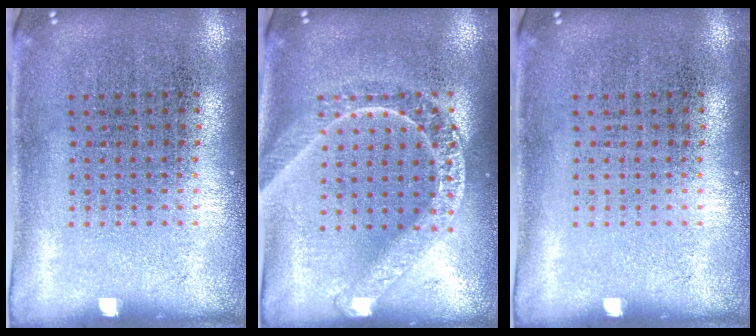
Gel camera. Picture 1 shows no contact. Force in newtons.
{"total": 1.6, "press": 1.6, "slide": 0.1}
{"total": 0.0}